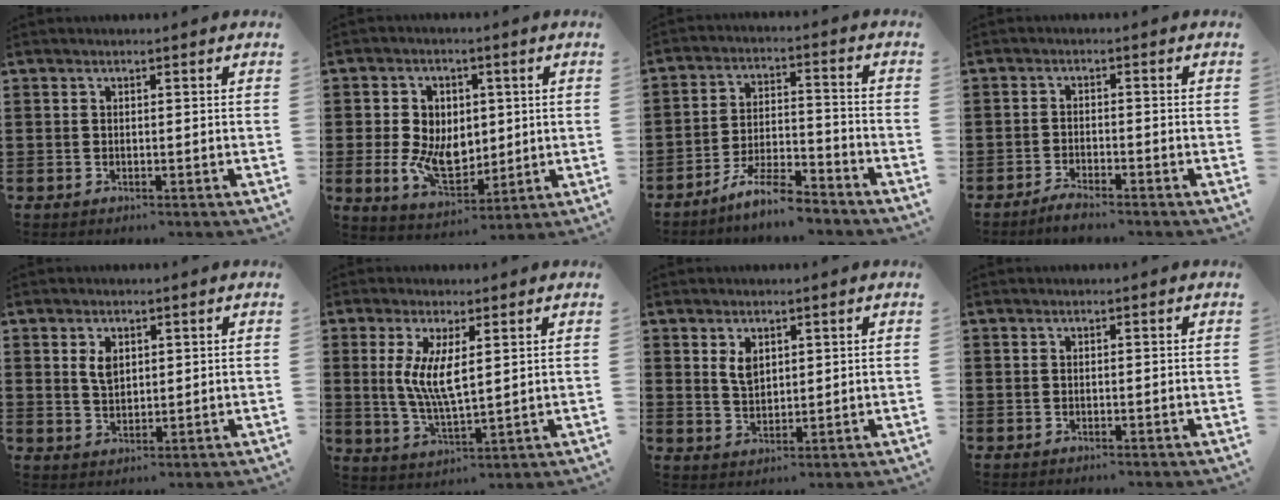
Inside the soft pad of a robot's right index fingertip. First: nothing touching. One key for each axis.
{"total": 8.6, "fx": -0.1, "fy": 6.3, "fz": 5.9, "tx": -0.136, "ty": 0.008, "tz": -0.004}
{"total": 7.0, "fx": -6.3, "fy": 0.8, "fz": 2.9, "tx": -0.063, "ty": 0.005, "tz": -0.121}
{"total": 2.0, "fx": -1.9, "fy": 0.0, "fz": 0.3, "tx": -0.008, "ty": 0.004, "tz": -0.038}
{"total": 2.9, "fx": 1.4, "fy": 1.7, "fz": 1.9, "tx": -0.036, "ty": 0.003, "tz": 0.023}
{"total": 6.5, "fx": 1.4, "fy": 1.9, "fz": 6.0, "tx": -0.119, "ty": 0.002, "tz": 0.025}
{"total": 3.0, "fx": 1.7, "fy": 1.8, "fz": 1.8, "tx": -0.040, "ty": 0.007, "tz": 0.032}
{"total": 0.0}